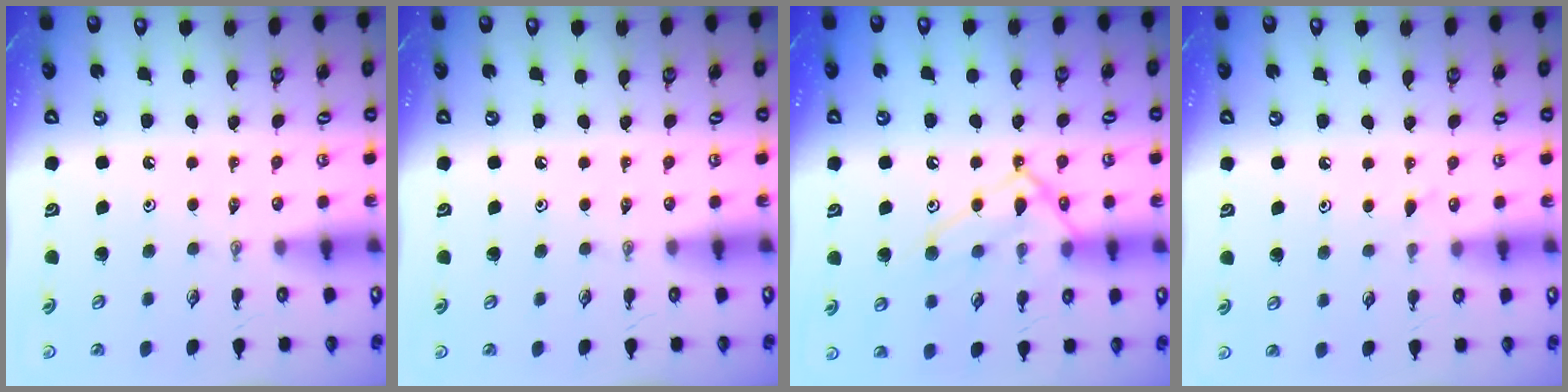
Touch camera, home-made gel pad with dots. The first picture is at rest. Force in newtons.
{"total": 0.0}
{"total": 13.2, "press": 13.2, "slide": 0.9}
{"total": 7.0, "press": 7.0, "slide": 0.7}